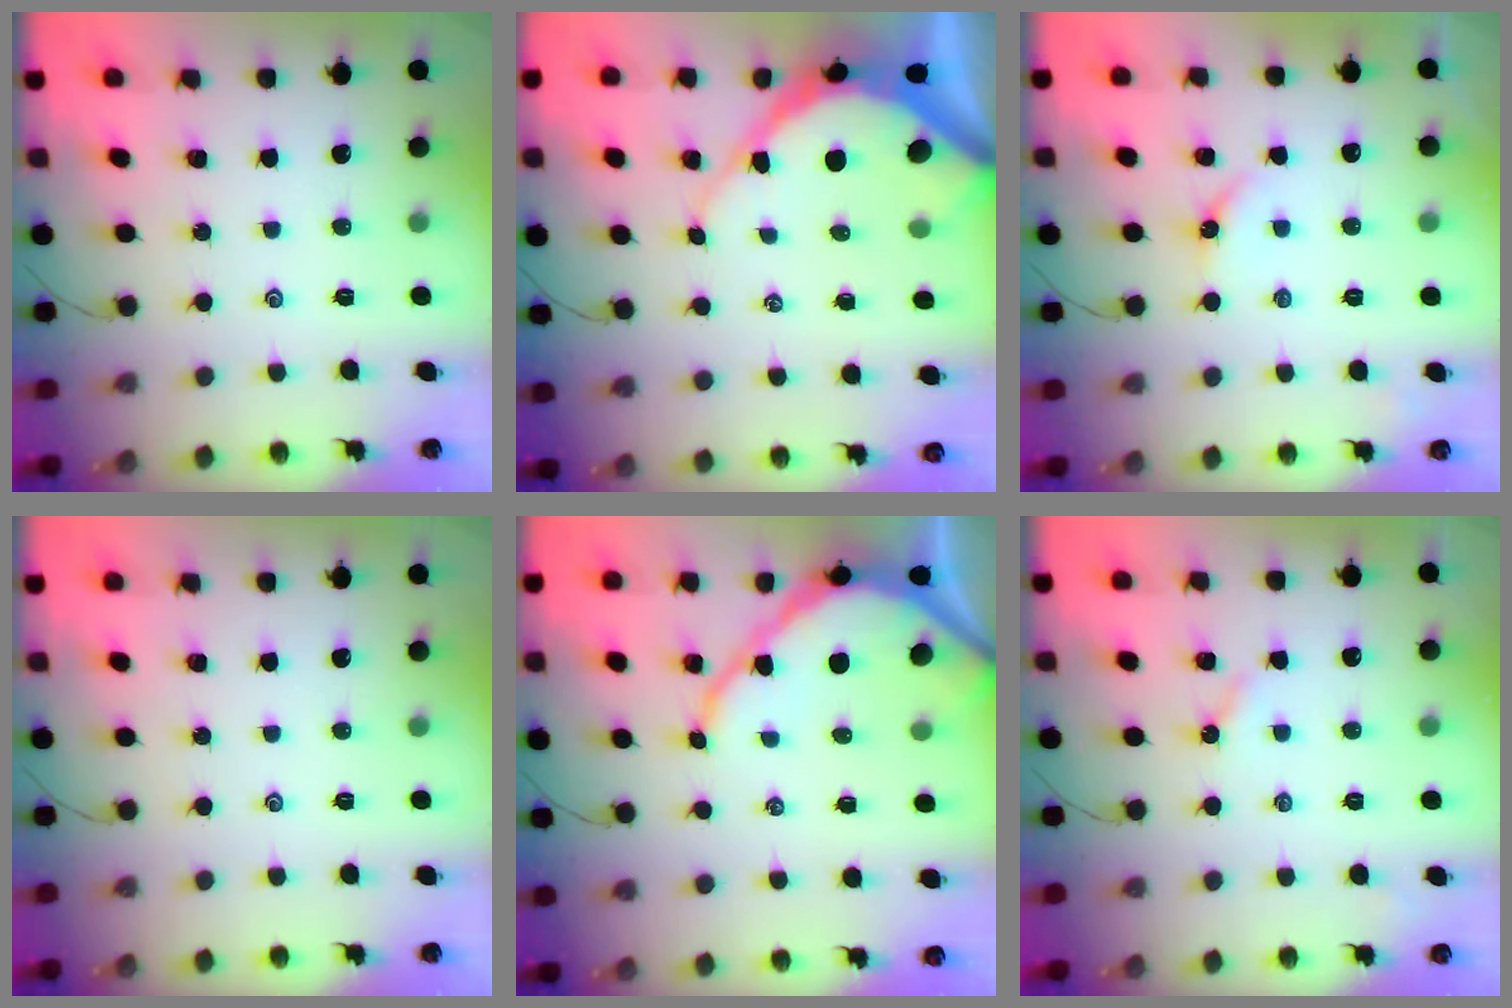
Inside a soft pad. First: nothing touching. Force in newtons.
{"total": 10.2, "press": 10.2, "slide": 1.0}
{"total": 4.8, "press": 4.8, "slide": 0.6}
{"total": 0.0}
{"total": 9.1, "press": 9.0, "slide": 0.7}
{"total": 2.8, "press": 2.8, "slide": 0.5}